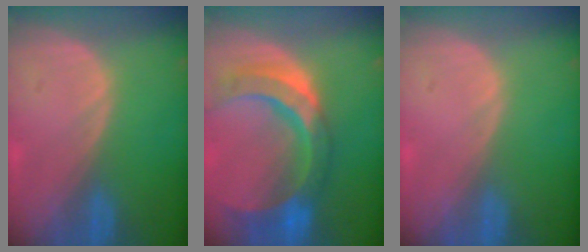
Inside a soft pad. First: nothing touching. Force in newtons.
{"total": 11.5, "press": 9.8, "slide": 5.9}
{"total": 0.0}